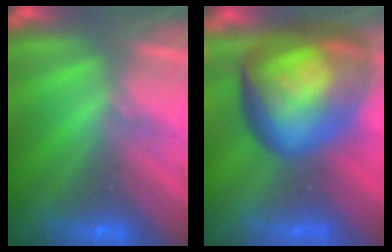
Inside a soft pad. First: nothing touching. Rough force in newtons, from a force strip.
{"total": 7.5}